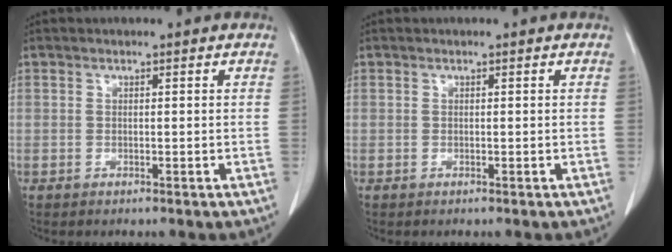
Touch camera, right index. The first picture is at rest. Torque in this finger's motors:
{"motor_torque": [0.00, 0.00, 0.00, 0.00]}